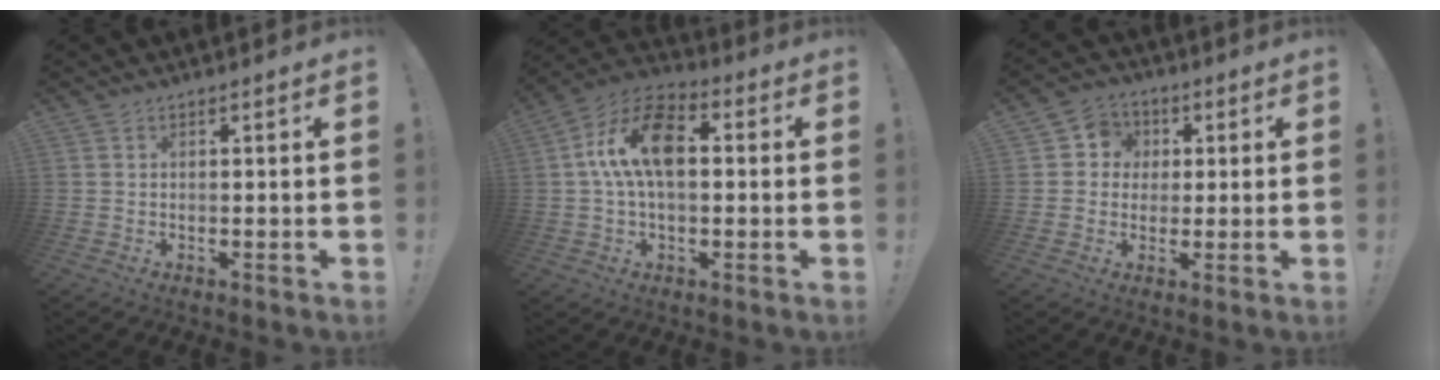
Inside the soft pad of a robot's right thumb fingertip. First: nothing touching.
{"total": 14.8, "force": [1.9, 8.6, 11.9], "torque": [-0.202, 0.017, 0.036]}
{"total": 7.1, "force": [0.1, 6.8, 1.7], "torque": [-0.028, 0.013, 0.006]}